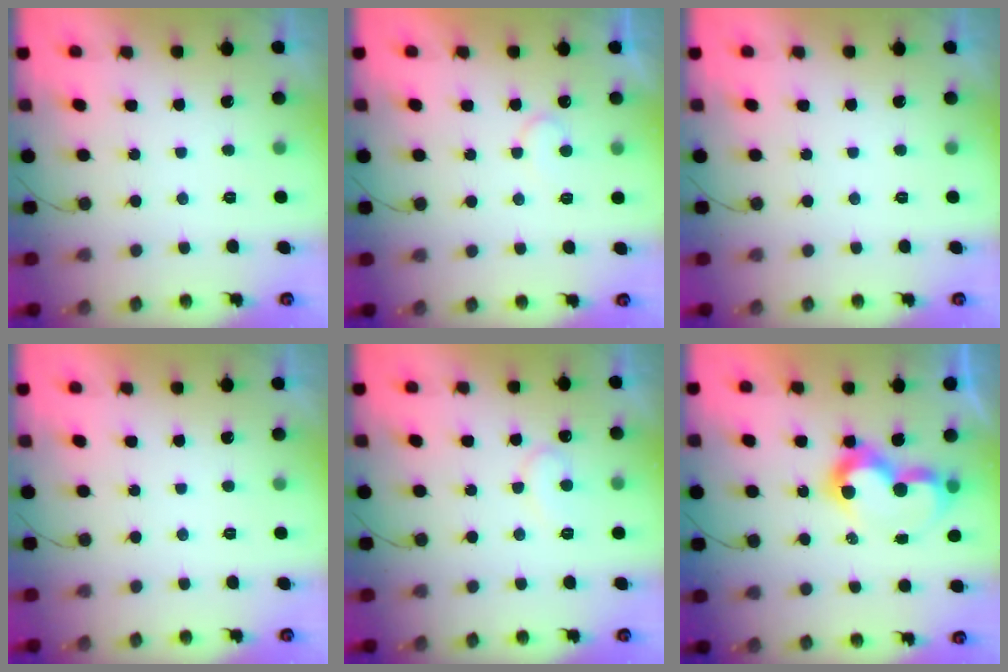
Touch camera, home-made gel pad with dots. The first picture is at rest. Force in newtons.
{"total": 5.5, "press": 5.5, "slide": 0.4}
{"total": 0.0}
{"total": 1.7, "press": 1.7, "slide": 0.1}
{"total": 7.5, "press": 7.5, "slide": 0.4}
{"total": 10.2, "press": 10.2, "slide": 1.0}